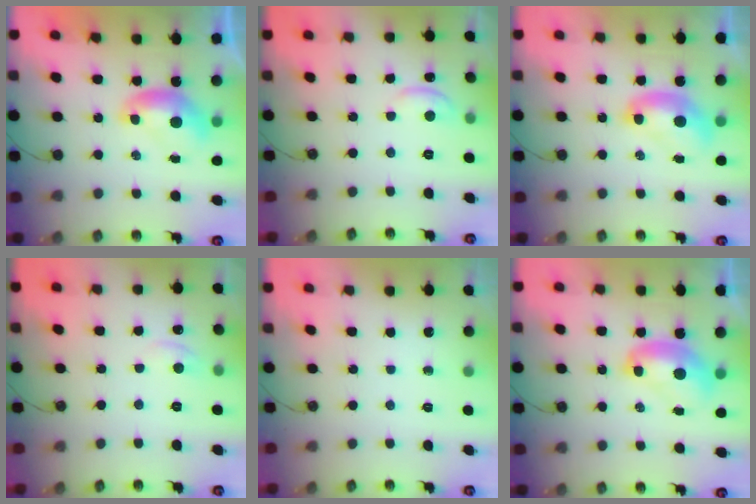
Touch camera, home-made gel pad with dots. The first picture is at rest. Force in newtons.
{"total": 0.9, "press": 0.8, "slide": 0.4}
{"total": 2.1, "press": 2.1, "slide": 0.2}
{"total": 1.1, "press": 1.1, "slide": 0.2}
{"total": 0.0}
{"total": 2.4, "press": 2.4, "slide": 0.3}